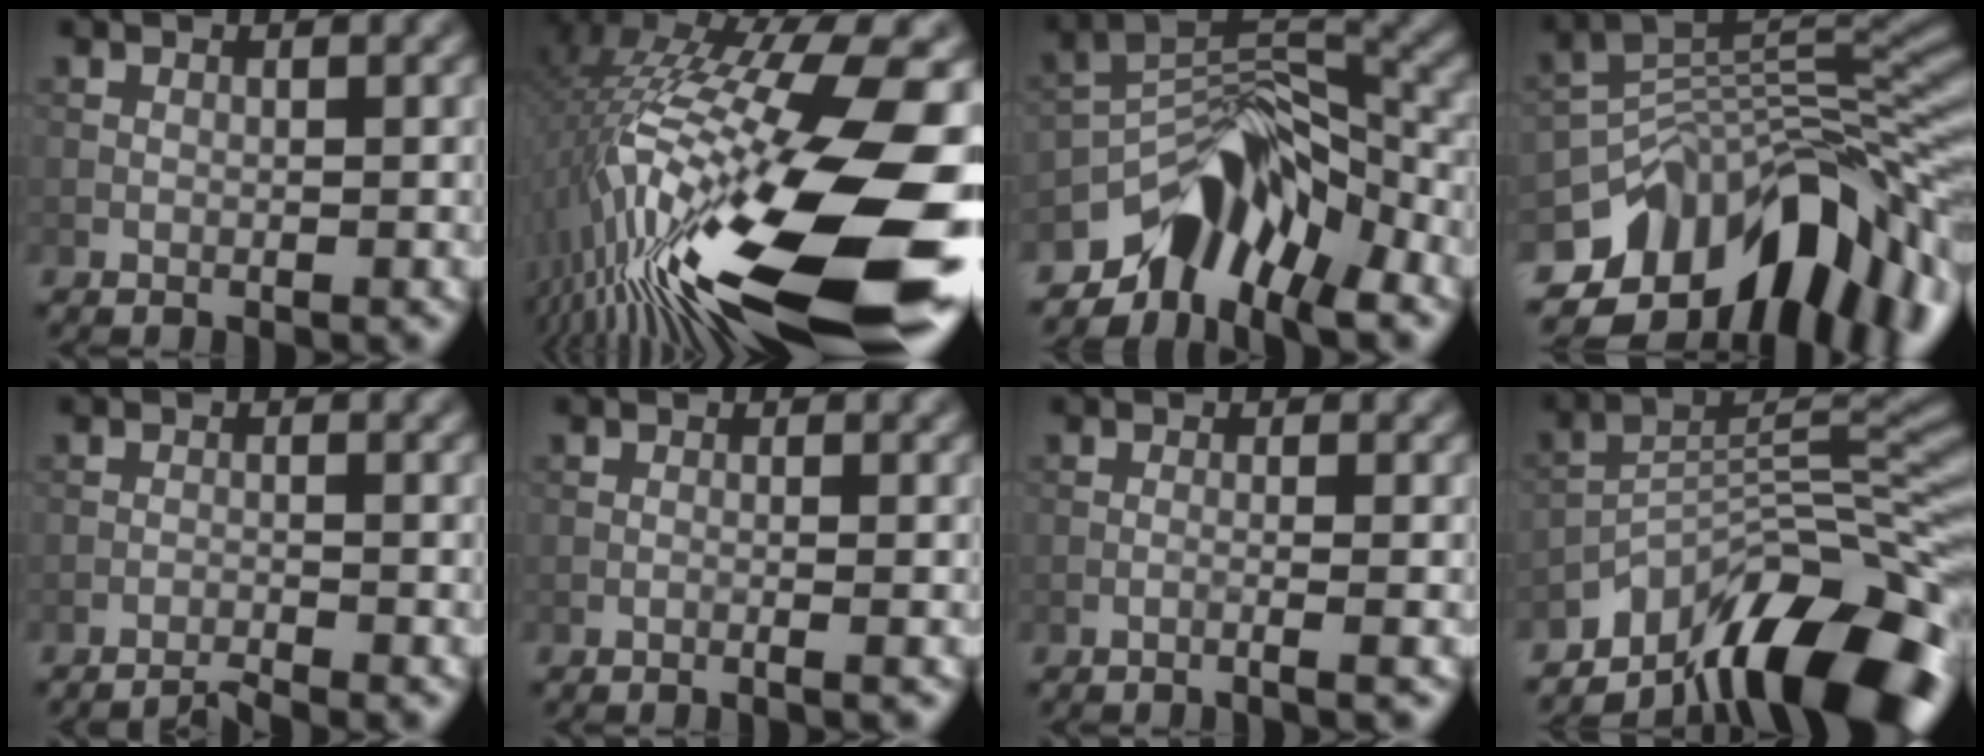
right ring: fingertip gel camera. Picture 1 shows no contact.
{"total": 19.1, "force": [-3.7, 4.8, 18.1], "torque": [-0.327, 0.005, -0.075]}
{"total": 9.2, "force": [-5.9, 4.2, 5.7], "torque": [-0.074, 0.007, -0.114]}
{"total": 14.3, "force": [-7.5, 7.7, 9.4], "torque": [-0.152, 0.012, -0.129]}
{"total": 2.1, "force": [-1.9, 0.0, 0.9], "torque": [-0.020, -0.001, -0.039]}
{"total": 0.9, "force": [-0.3, 0.2, 0.8], "torque": [-0.011, 0.002, -0.015]}
{"total": 1.5, "force": [-0.7, 0.3, 1.3], "torque": [-0.015, 0.006, -0.025]}
{"total": 12.9, "force": [-8.9, 4.1, 8.3], "torque": [-0.116, 0.014, -0.155]}